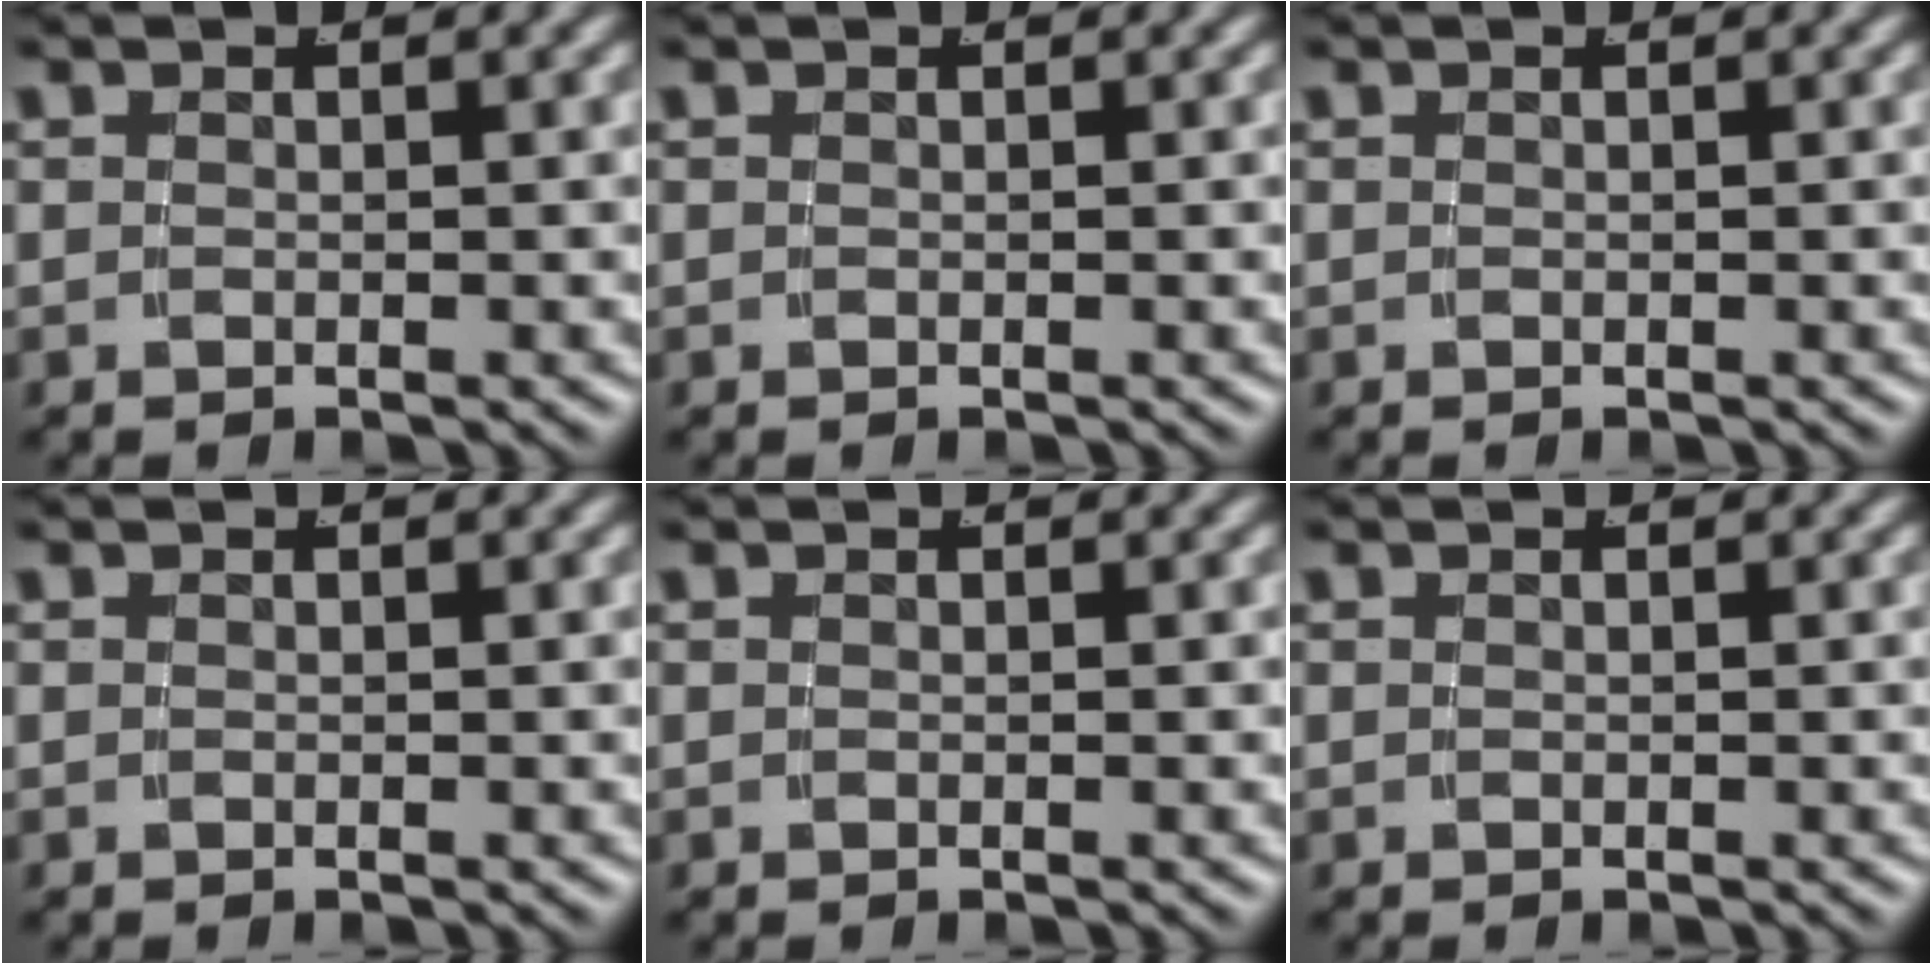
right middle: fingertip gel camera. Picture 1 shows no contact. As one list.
[{"total": 0.0}, {"total": 0.0}, {"total": 0.0}, {"total": 0.0}, {"total": 0.0}]